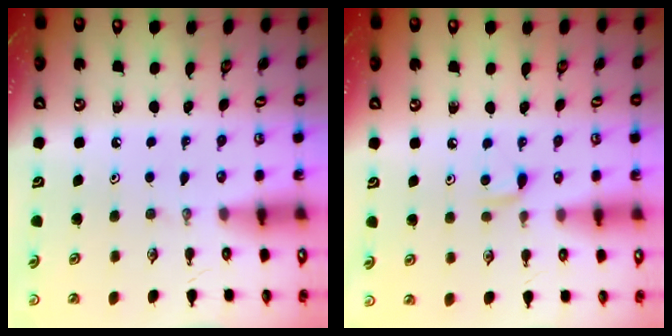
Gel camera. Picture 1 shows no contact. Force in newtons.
{"total": 4.5, "press": 4.5, "slide": 0.7}